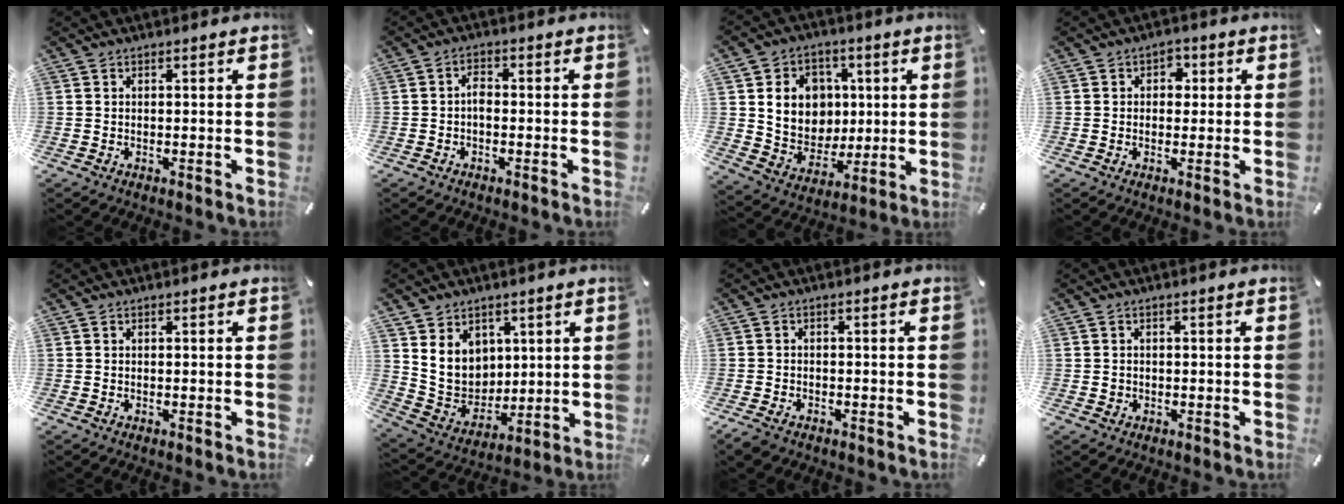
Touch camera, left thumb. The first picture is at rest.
{"total": 2.4, "force": [-0.7, 1.4, 1.8], "torque": [-0.043, 0.005, -0.016]}
{"total": 12.2, "force": [2.4, 11.1, 4.5], "torque": [-0.074, 0.000, 0.059]}
{"total": 3.1, "force": [0.1, 2.6, 1.6], "torque": [-0.010, 0.001, -0.007]}
{"total": 0.0}
{"total": 10.8, "force": [4.2, 9.5, 3.1], "torque": [-0.075, -0.029, 0.088]}
{"total": 2.2, "force": [-1.7, 1.0, 0.9], "torque": [-0.031, 0.002, -0.037]}
{"total": 0.9, "force": [-0.3, 0.8, 0.2], "torque": [-0.004, 0.005, -0.008]}